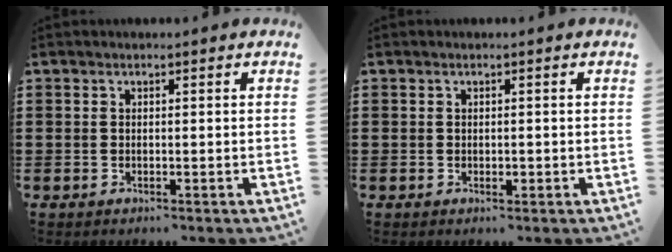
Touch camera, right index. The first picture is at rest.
{"total": 0.6, "force": [0.0, 0.4, 0.3], "torque": [-0.006, 0.003, -0.001]}